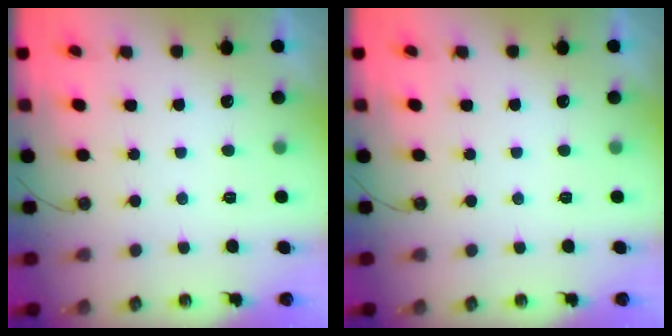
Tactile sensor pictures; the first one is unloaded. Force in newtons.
{"total": 0.0}